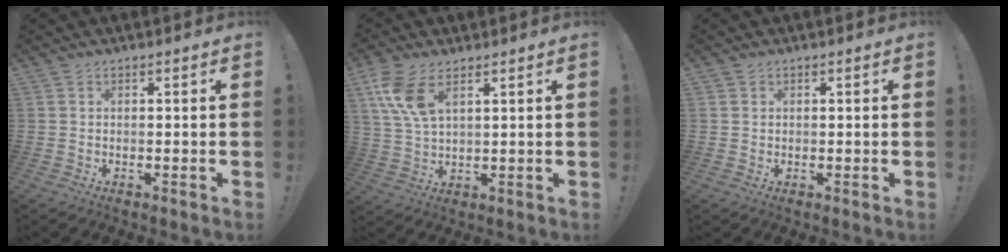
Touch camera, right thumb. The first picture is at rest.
{"total": 9.7, "force": [4.9, 4.5, 7.1], "torque": [-0.154, -0.009, 0.095]}
{"total": 0.9, "force": [0.4, 0.8, -0.1], "torque": [0.005, 0.001, 0.007]}